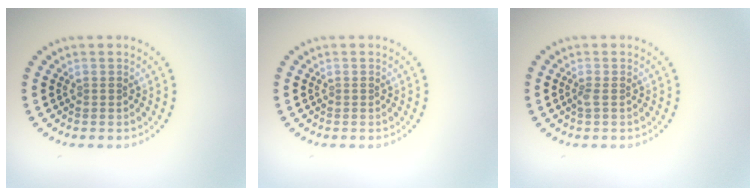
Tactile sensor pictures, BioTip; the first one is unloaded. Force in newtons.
{"total": 0.0}
{"total": 0.6, "press": 0.5, "slide": 0.3}